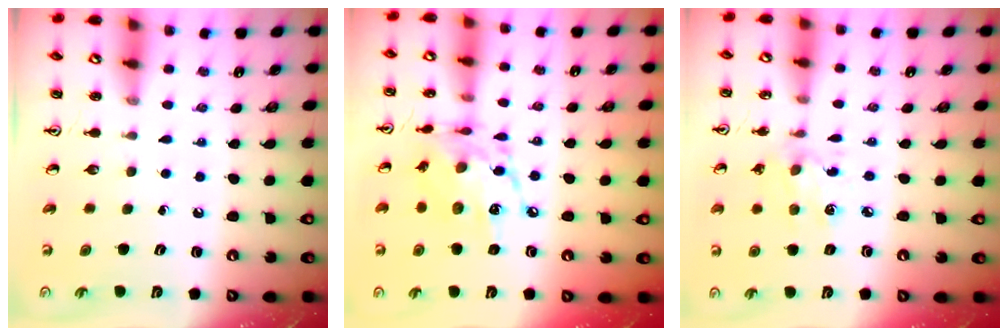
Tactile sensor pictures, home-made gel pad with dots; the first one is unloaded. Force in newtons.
{"total": 13.8, "press": 13.7, "slide": 1.0}
{"total": 3.3, "press": 3.1, "slide": 1.1}